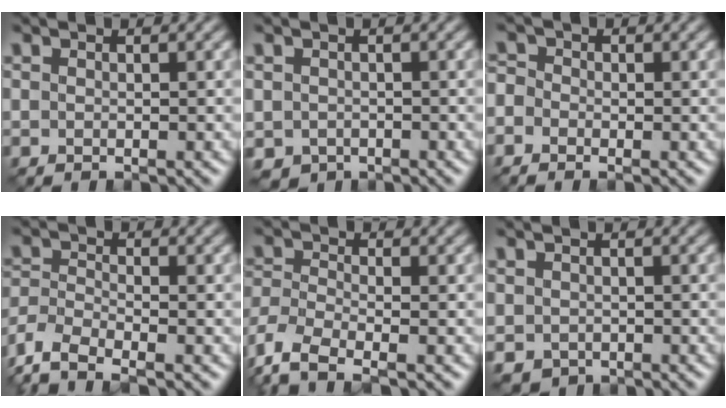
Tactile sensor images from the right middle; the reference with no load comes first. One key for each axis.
{"total": 1.9, "fx": -1.0, "fy": 1.5, "fz": 0.6, "tx": -0.019, "ty": -0.008, "tz": -0.021}
{"total": 1.7, "fx": -0.8, "fy": 1.3, "fz": 0.5, "tx": -0.002, "ty": 0.005, "tz": -0.024}
{"total": 4.5, "fx": -3.6, "fy": 1.1, "fz": 2.4, "tx": -0.057, "ty": -0.007, "tz": -0.087}
{"total": 5.3, "fx": -3.8, "fy": 1.7, "fz": 3.3, "tx": -0.082, "ty": -0.012, "tz": -0.091}
{"total": 1.8, "fx": -0.9, "fy": 1.5, "fz": 0.6, "tx": -0.017, "ty": -0.008, "tz": -0.018}